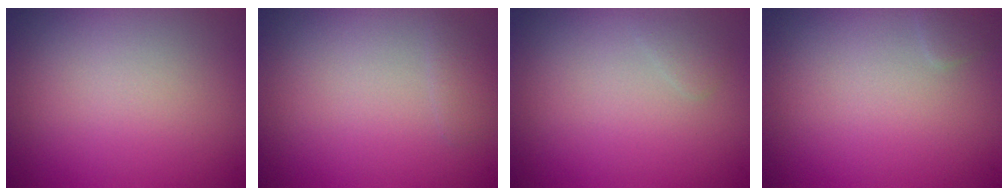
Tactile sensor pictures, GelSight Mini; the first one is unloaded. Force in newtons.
{"total": 0.9, "press": 0.9, "slide": 0.0}
{"total": 0.6, "press": 0.6, "slide": 0.0}
{"total": 0.7, "press": 0.7, "slide": 0.0}